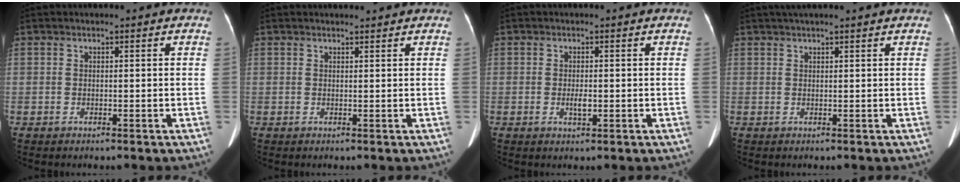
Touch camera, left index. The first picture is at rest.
{"total": 1.5, "force": [1.5, 0.1, 0.3], "torque": [-0.008, 0.006, 0.021]}
{"total": 1.6, "force": [-0.4, 0.6, 1.5], "torque": [-0.031, -0.003, -0.007]}
{"total": 4.7, "force": [4.0, -0.4, 2.6], "torque": [-0.033, 0.036, 0.059]}